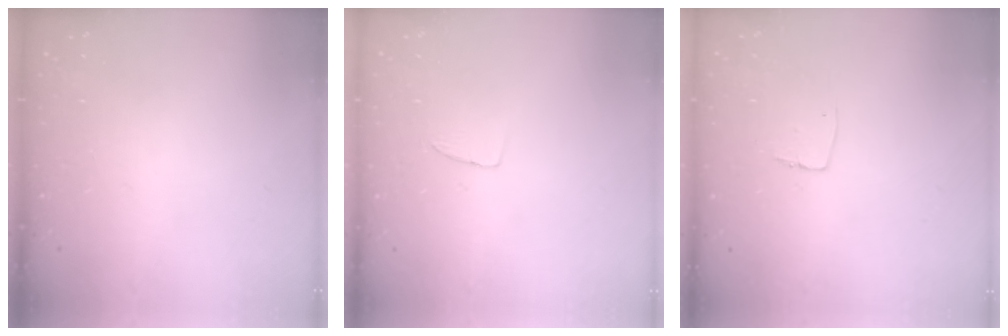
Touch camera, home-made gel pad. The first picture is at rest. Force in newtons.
{"total": 3.2, "press": 3.2, "slide": 0.2}
{"total": 4.9, "press": 4.8, "slide": 0.3}